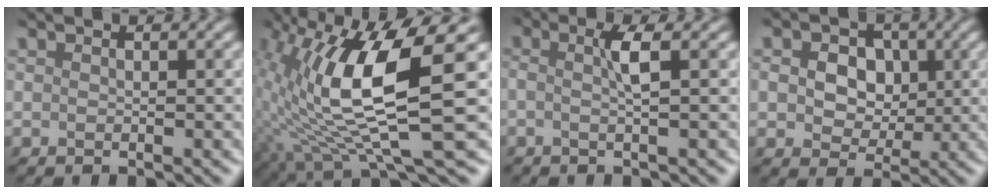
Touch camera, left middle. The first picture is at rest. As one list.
[{"total": 8.9, "force": [0.8, 2.1, 8.7], "torque": [-0.194, -0.019, 0.031]}, {"total": 1.2, "force": [-0.3, -0.5, 1.0], "torque": [-0.034, 0.000, 0.006]}, {"total": 3.9, "force": [0.5, 3.5, 1.7], "torque": [-0.023, 0.021, 0.004]}]